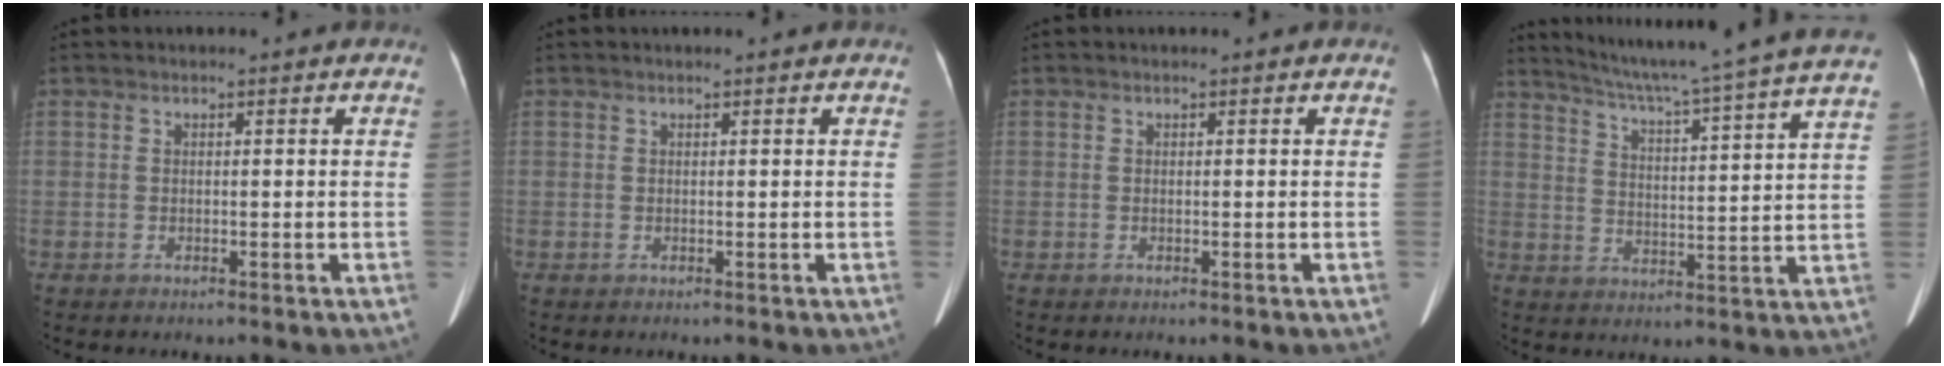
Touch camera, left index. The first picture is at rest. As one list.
[{"total": 0.6, "force": [0.5, 0.0, 0.3], "torque": [-0.006, 0.011, 0.008]}, {"total": 0.0}, {"total": 23.6, "force": [20.8, -1.8, 11.2], "torque": [-0.182, -0.045, 0.271]}]